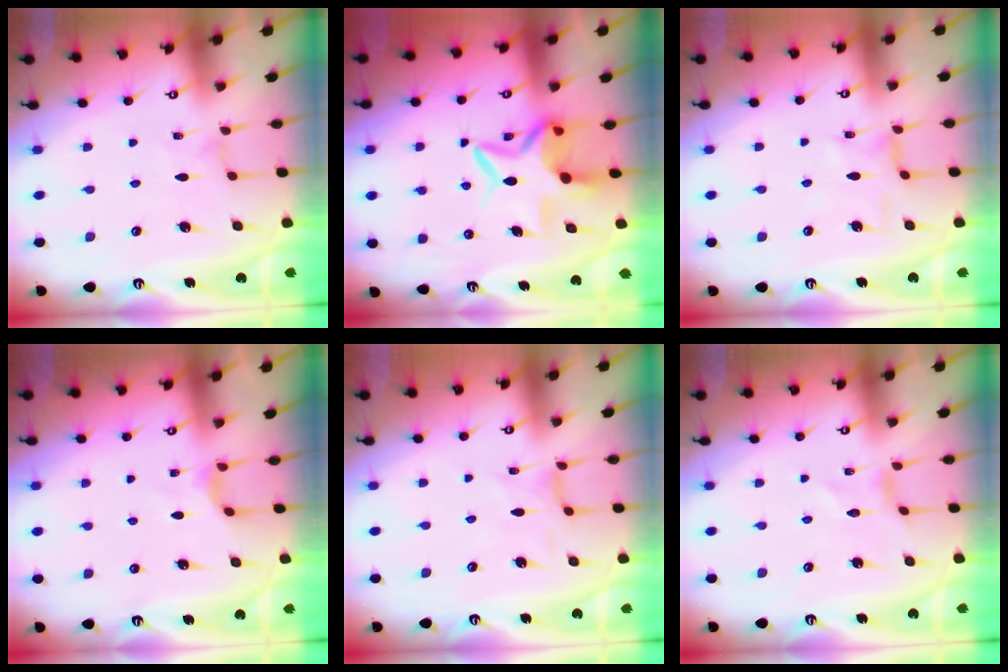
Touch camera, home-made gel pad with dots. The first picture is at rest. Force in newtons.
{"total": 8.6, "press": 8.6, "slide": 0.7}
{"total": 3.8, "press": 3.8, "slide": 0.3}
{"total": 3.7, "press": 3.7, "slide": 0.5}
{"total": 1.2, "press": 1.1, "slide": 0.4}
{"total": 1.4, "press": 1.4, "slide": 0.2}